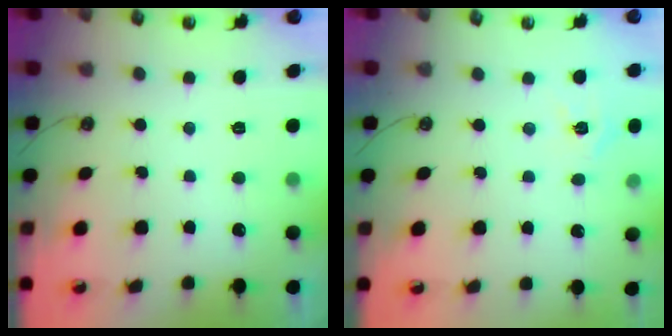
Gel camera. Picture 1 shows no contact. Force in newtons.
{"total": 5.4, "press": 5.3, "slide": 0.6}